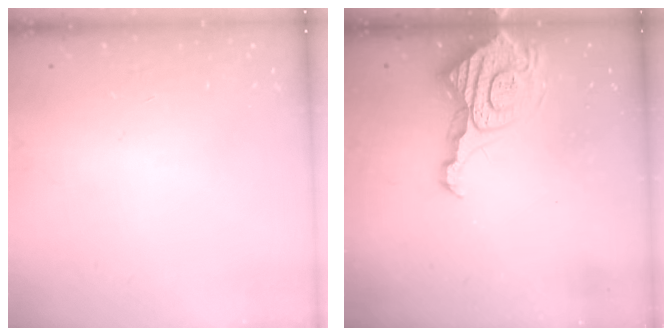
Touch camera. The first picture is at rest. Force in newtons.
{"total": 12.7, "press": 12.6, "slide": 1.3}